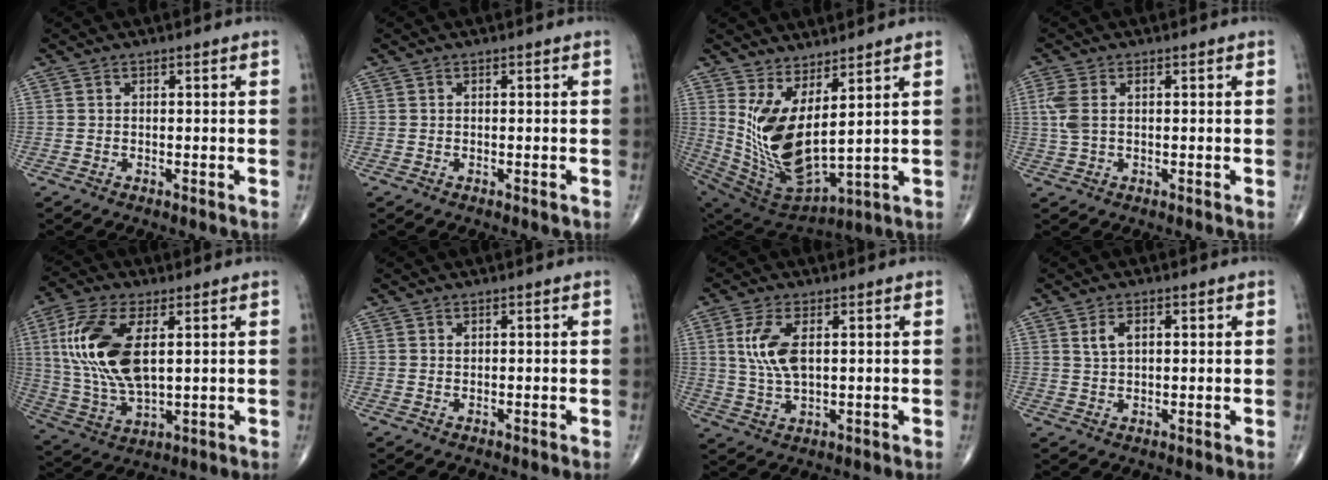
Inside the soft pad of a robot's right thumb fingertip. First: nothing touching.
{"total": 0.6, "force": [-0.2, 0.3, 0.5], "torque": [-0.006, -0.002, -0.003]}
{"total": 15.2, "force": [4.7, 5.7, 13.3], "torque": [-0.269, -0.060, 0.117]}
{"total": 4.6, "force": [0.9, 2.4, 3.8], "torque": [-0.112, 0.015, 0.020]}
{"total": 16.9, "force": [3.7, 8.0, 14.5], "torque": [-0.310, -0.009, 0.077]}
{"total": 0.6, "force": [0.3, 0.3, 0.4], "torque": [-0.004, -0.002, 0.007]}
{"total": 7.8, "force": [1.9, 3.6, 6.7], "torque": [-0.146, -0.006, 0.043]}
{"total": 3.6, "force": [1.4, 2.0, 2.7], "torque": [-0.047, 0.002, 0.028]}